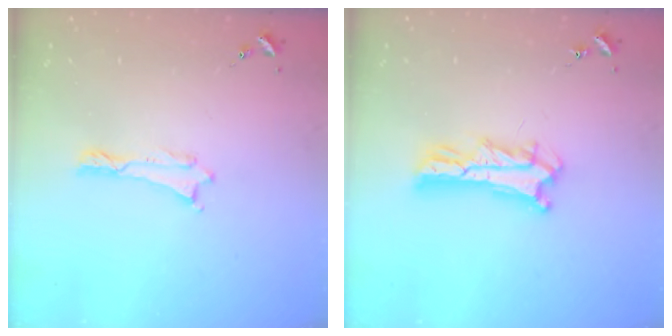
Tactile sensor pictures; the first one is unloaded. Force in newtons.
{"total": 5.2, "press": 5.2, "slide": 0.5}